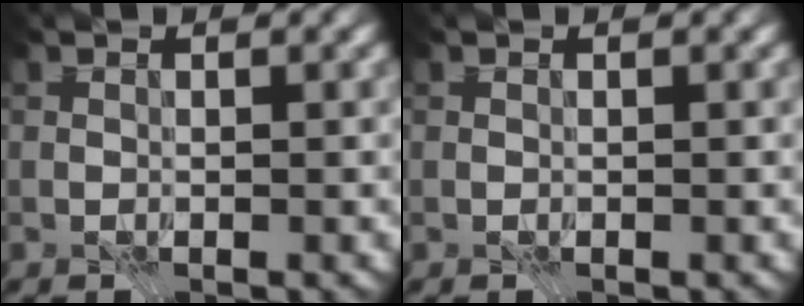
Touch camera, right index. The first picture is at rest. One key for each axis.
{"total": 0.0}